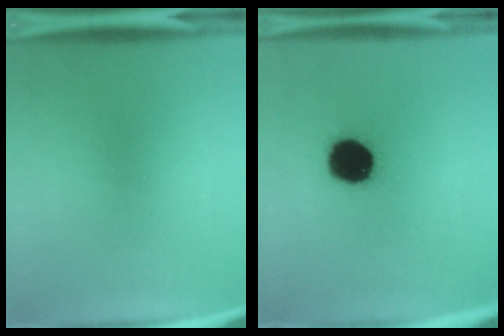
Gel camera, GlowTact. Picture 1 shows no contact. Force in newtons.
{"total": 16.0}